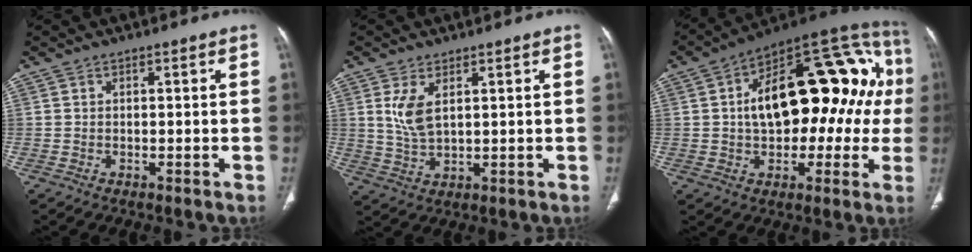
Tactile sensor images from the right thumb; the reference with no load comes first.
{"total": 5.5, "force": [2.0, 2.5, 4.5], "torque": [-0.096, -0.011, 0.051]}
{"total": 28.1, "force": [2.9, 14.9, 23.7], "torque": [-0.320, 0.061, 0.043]}